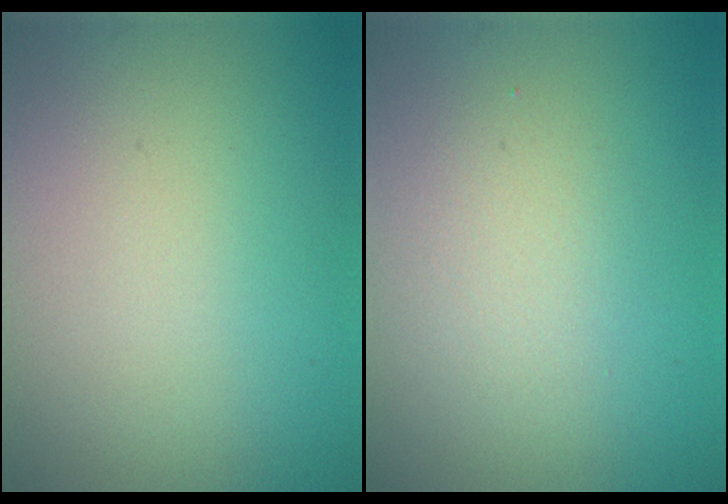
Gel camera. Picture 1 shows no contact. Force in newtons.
{"total": 2.2, "press": 2.1, "slide": 0.2}